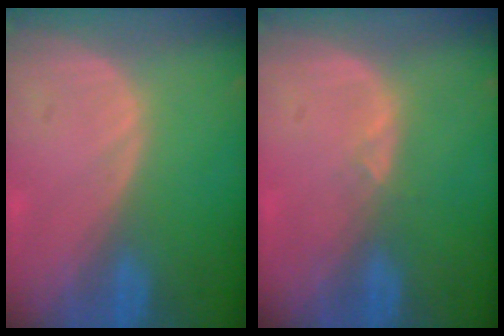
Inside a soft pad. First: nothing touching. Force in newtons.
{"total": 0.9, "press": 0.9, "slide": 0.3}